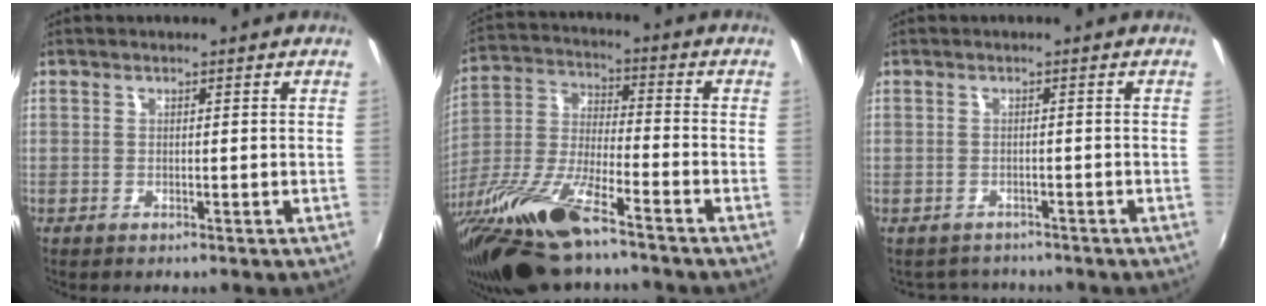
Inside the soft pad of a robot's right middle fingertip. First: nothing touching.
{"total": 18.5, "force": [-13.0, 3.9, 12.6], "torque": [-0.265, -0.031, -0.250]}
{"total": 3.8, "force": [-3.5, 1.6, 0.2], "torque": [-0.014, -0.006, -0.053]}